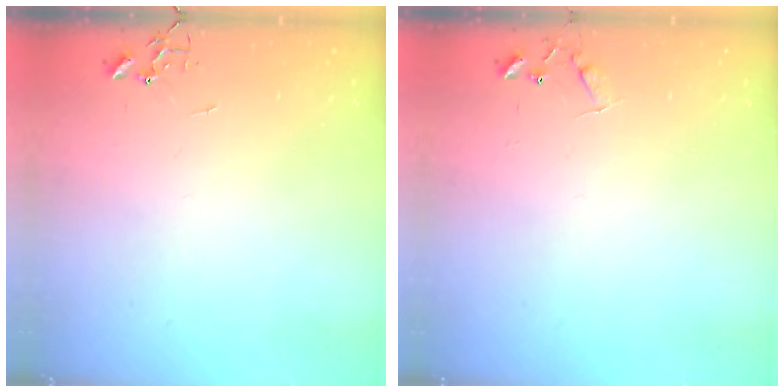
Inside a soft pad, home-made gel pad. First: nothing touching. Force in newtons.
{"total": 6.5, "press": 6.5, "slide": 0.6}